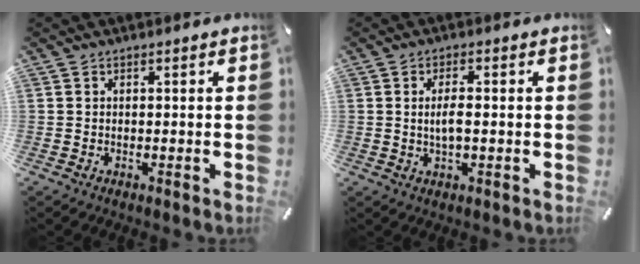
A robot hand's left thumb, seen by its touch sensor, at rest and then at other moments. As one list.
[{"total": 4.2, "force": [0.0, 1.3, 4.0], "torque": [-0.080, -0.003, -0.004]}]